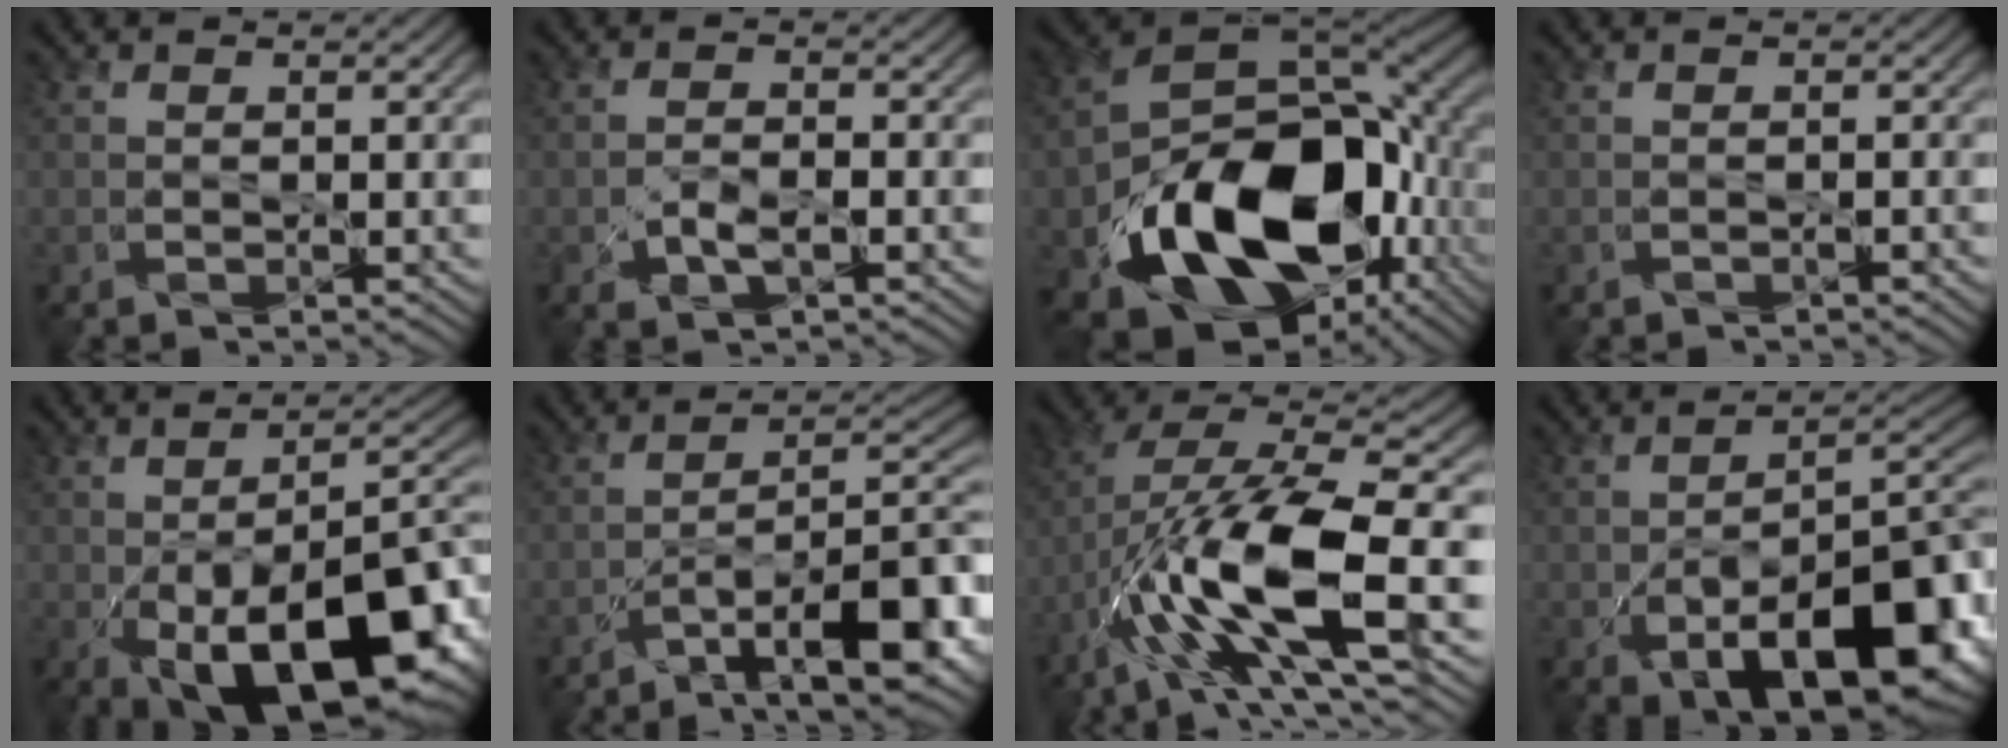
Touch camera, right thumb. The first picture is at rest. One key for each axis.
{"total": 3.0, "fx": -1.4, "fy": 1.3, "fz": 2.2, "tx": -0.050, "ty": -0.003, "tz": -0.026}
{"total": 18.9, "fx": -6.4, "fy": 12.4, "fz": 12.7, "tx": -0.245, "ty": -0.043, "tz": -0.098}
{"total": 0.6, "fx": -0.6, "fy": 0.0, "fz": 0.2, "tx": -0.004, "ty": 0.001, "tz": -0.009}
{"total": 19.0, "fx": -7.0, "fy": 9.3, "fz": 15.0, "tx": -0.205, "ty": -0.033, "tz": -0.096}
{"total": 14.6, "fx": -8.8, "fy": 4.5, "fz": 10.8, "tx": -0.151, "ty": -0.001, "tz": -0.143}
{"total": 16.3, "fx": -4.9, "fy": 5.7, "fz": 14.4, "tx": -0.291, "ty": 0.002, "tz": -0.085}
{"total": 15.5, "fx": -5.9, "fy": 8.1, "fz": 11.9, "tx": -0.171, "ty": -0.047, "tz": -0.075}